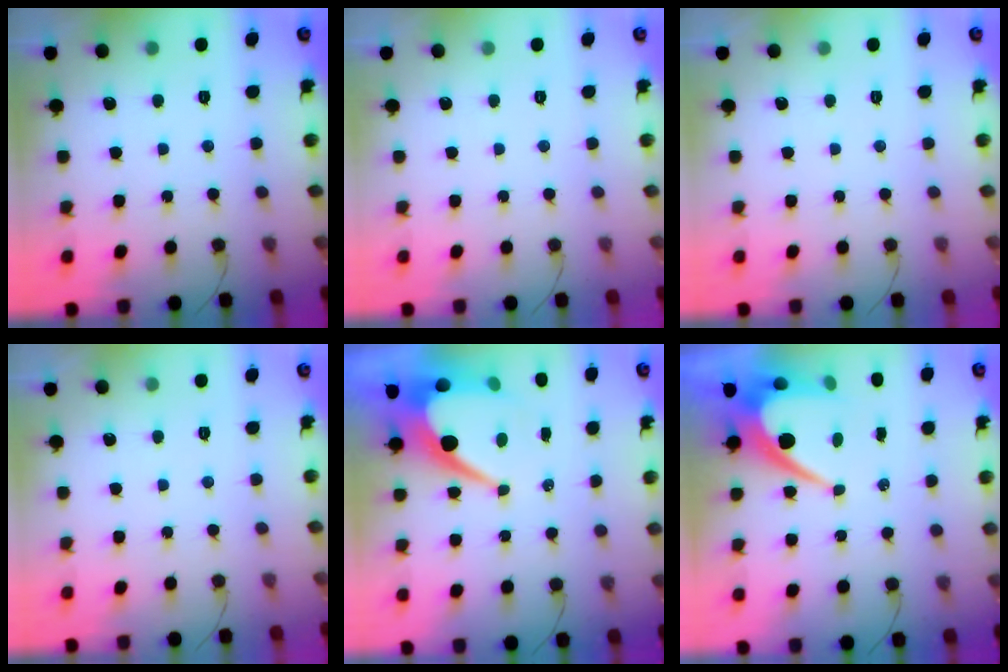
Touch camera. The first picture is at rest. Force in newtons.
{"total": 0.0}
{"total": 0.0}
{"total": 0.0}
{"total": 12.7, "press": 12.7, "slide": 1.1}
{"total": 9.6, "press": 9.6, "slide": 0.7}